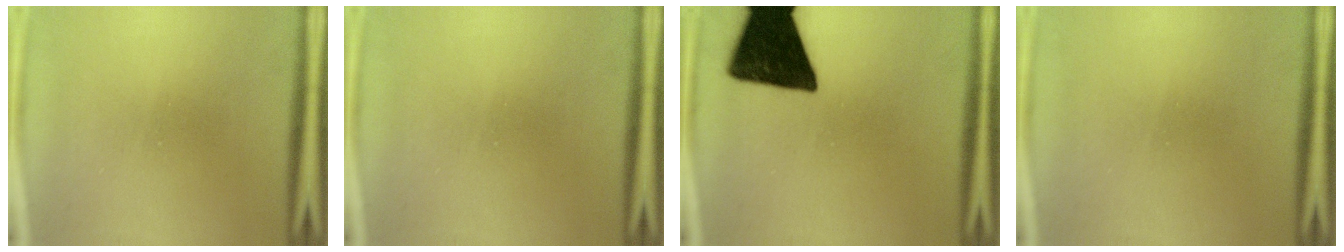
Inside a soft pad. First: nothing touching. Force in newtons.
{"total": 0.0}
{"total": 19.4}
{"total": 1.6}